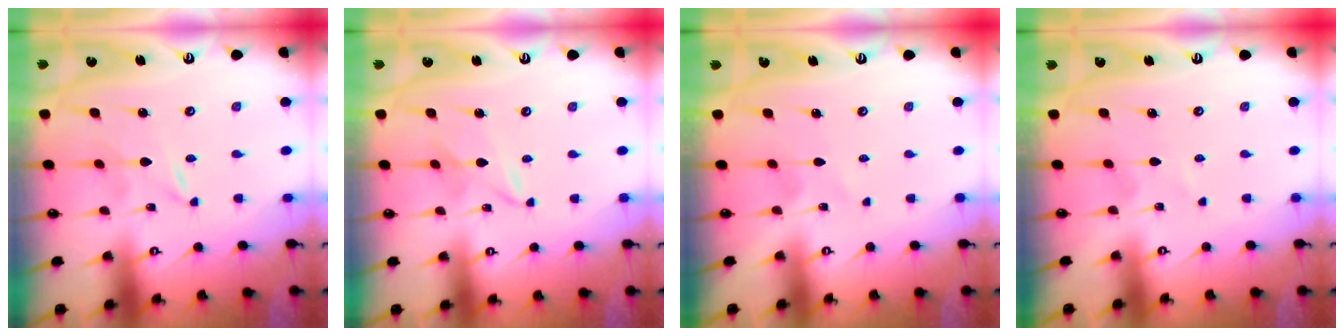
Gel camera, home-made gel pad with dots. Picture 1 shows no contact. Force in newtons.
{"total": 2.6, "press": 2.6, "slide": 0.2}
{"total": 2.1, "press": 2.1, "slide": 0.1}
{"total": 1.0, "press": 1.0, "slide": 0.1}